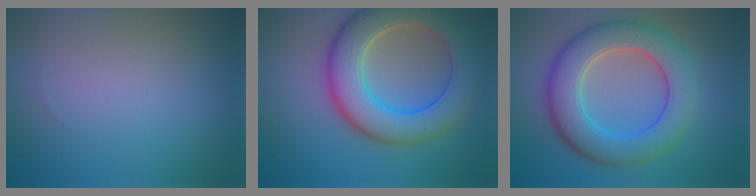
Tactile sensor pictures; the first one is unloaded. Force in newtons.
{"total": 9.5, "press": 9.5, "slide": 0.7}
{"total": 8.6, "press": 8.6, "slide": 0.6}